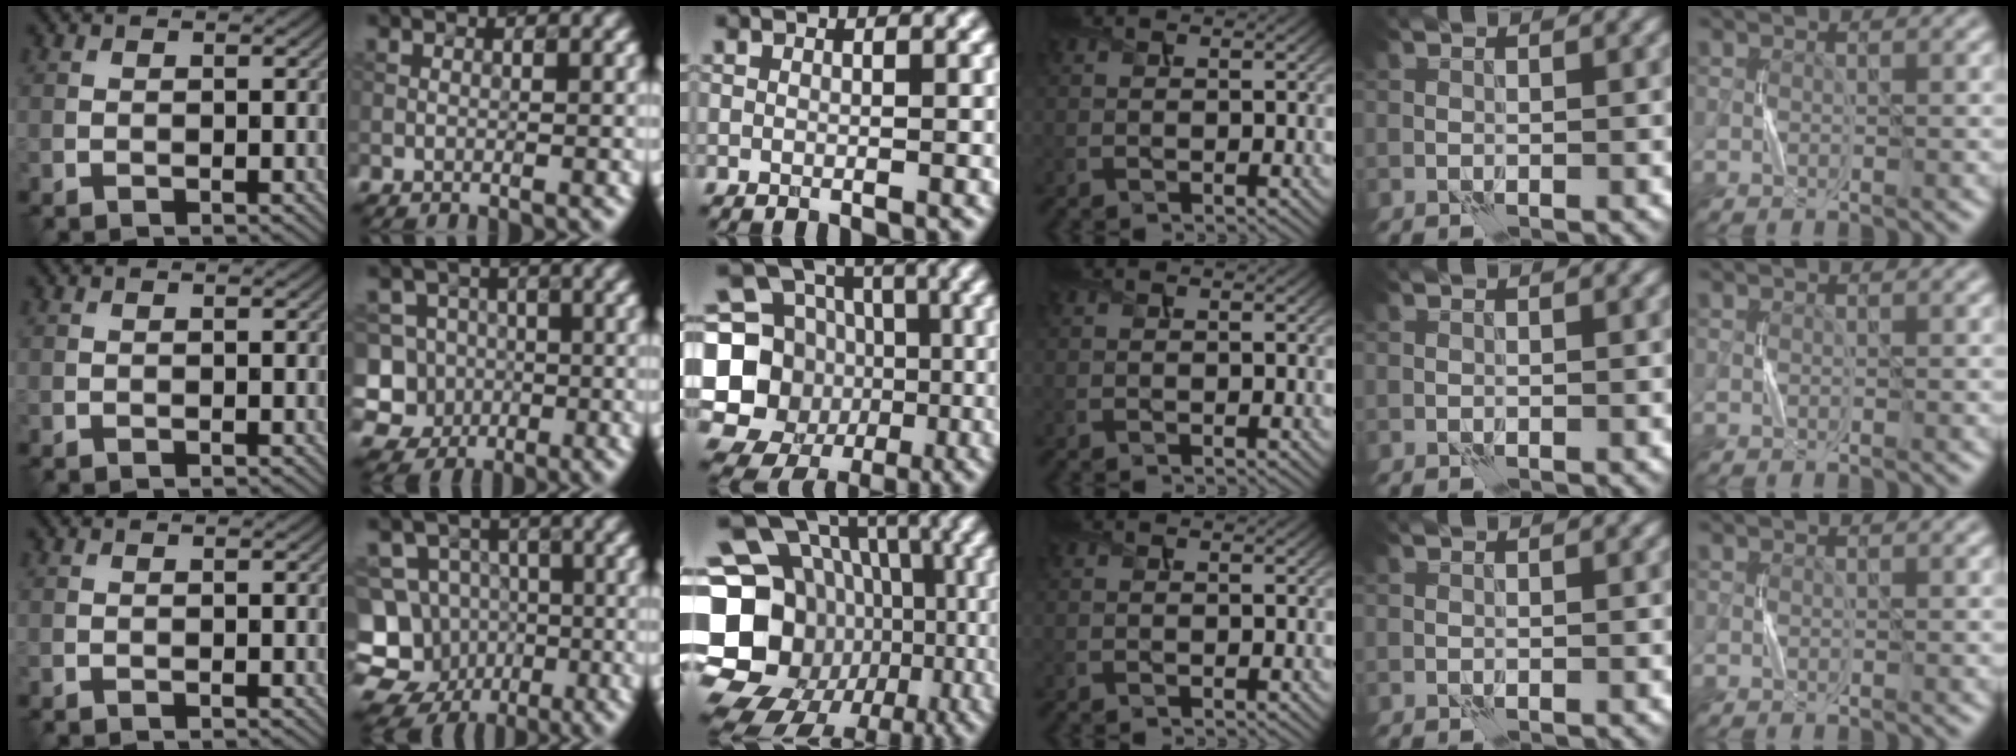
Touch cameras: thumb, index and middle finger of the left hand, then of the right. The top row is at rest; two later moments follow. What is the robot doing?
{"motion": "press", "object": "button"}